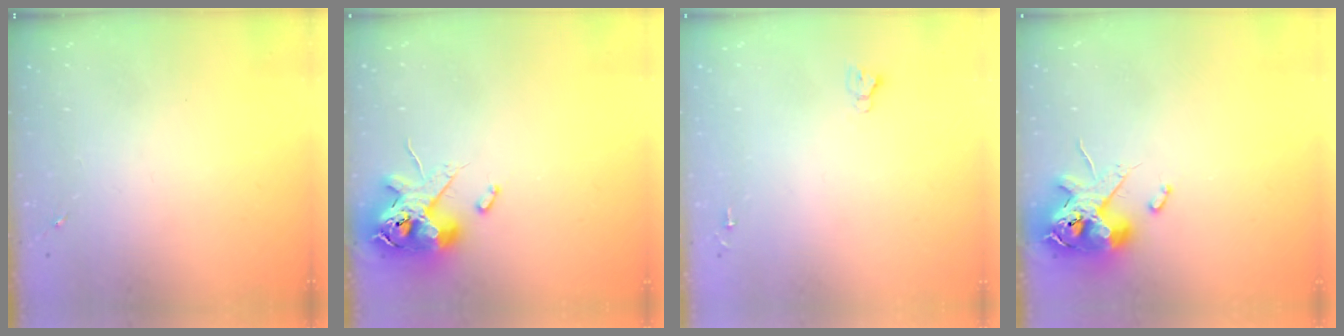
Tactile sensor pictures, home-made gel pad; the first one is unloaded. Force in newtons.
{"total": 12.9, "press": 12.7, "slide": 2.2}
{"total": 2.7, "press": 2.7, "slide": 0.0}
{"total": 12.6, "press": 12.4, "slide": 2.1}